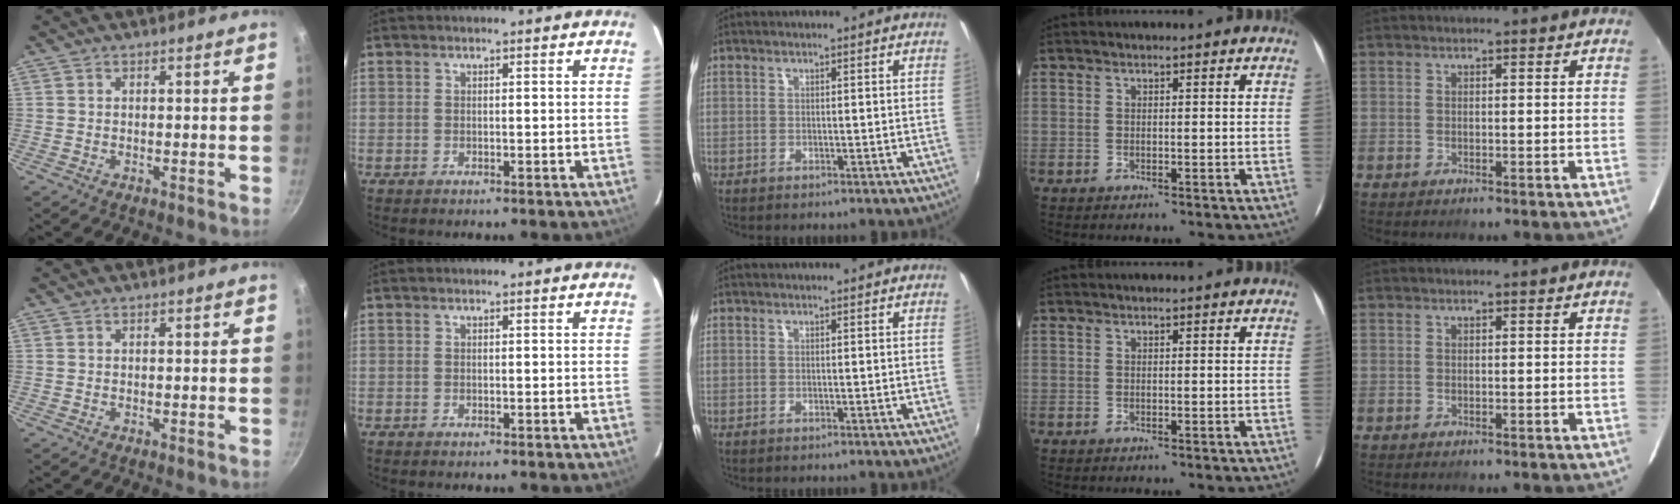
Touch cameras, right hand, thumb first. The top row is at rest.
{}